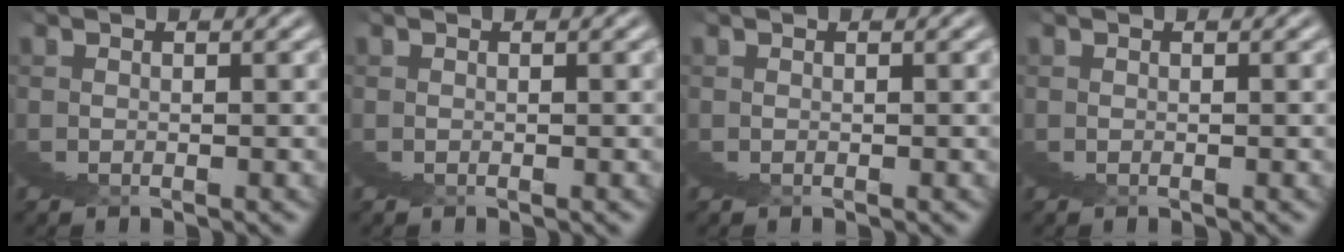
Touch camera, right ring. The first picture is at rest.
{"total": 0.0}
{"total": 0.0}
{"total": 0.0}